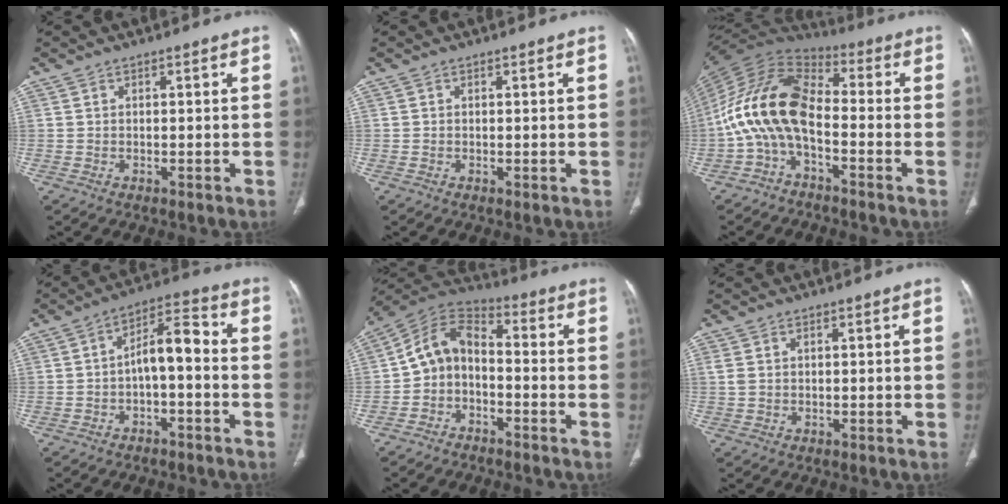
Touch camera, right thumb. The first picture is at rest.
{"total": 0.0}
{"total": 14.4, "force": [-3.1, 7.7, 11.7], "torque": [-0.226, 0.065, -0.073]}
{"total": 7.7, "force": [-1.8, 3.3, 6.7], "torque": [-0.105, 0.050, -0.034]}
{"total": 9.4, "force": [-2.8, 6.5, 6.2], "torque": [-0.101, 0.059, -0.067]}
{"total": 2.0, "force": [0.7, 1.3, 1.3], "torque": [-0.040, 0.010, 0.022]}